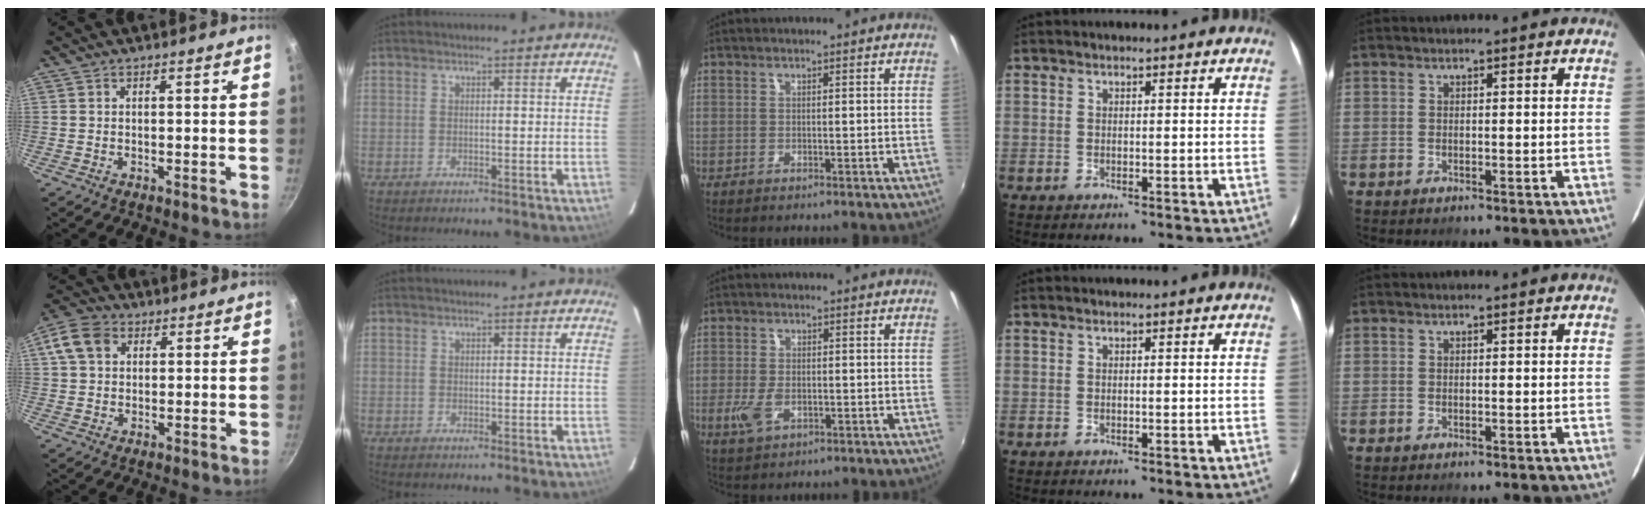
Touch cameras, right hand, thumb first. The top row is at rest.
{"thumb": {"total": 7.4, "force": [2.3, 5.8, 3.9], "torque": [-0.055, 0.006, 0.030]}, "middle": {"total": 4.8, "force": [-1.5, 2.9, 3.5], "torque": [-0.082, -0.008, -0.025]}}